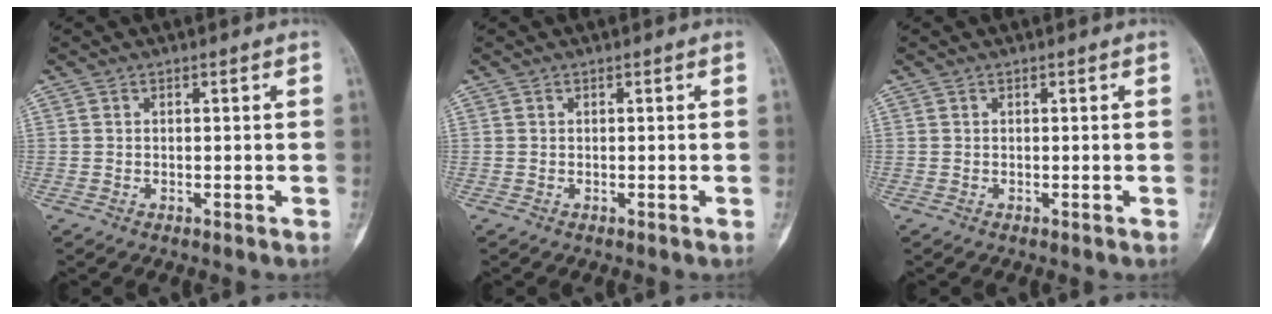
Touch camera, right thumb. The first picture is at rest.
{"total": 0.0}
{"total": 0.0}